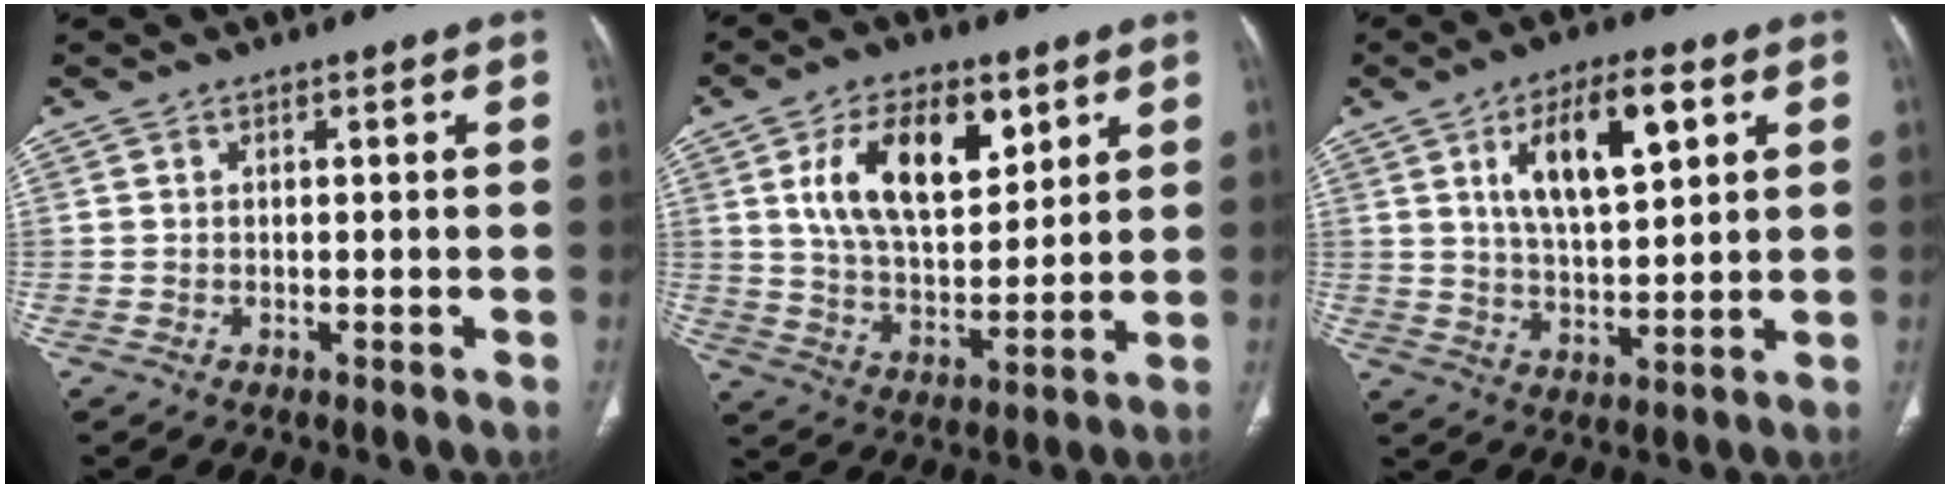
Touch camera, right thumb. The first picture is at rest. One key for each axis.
{"total": 16.5, "fx": 6.6, "fy": 8.9, "fz": 12.2, "tx": -0.176, "ty": -0.027, "tz": 0.126}
{"total": 13.1, "fx": 5.0, "fy": 5.3, "fz": 10.9, "tx": -0.167, "ty": -0.012, "tz": 0.089}